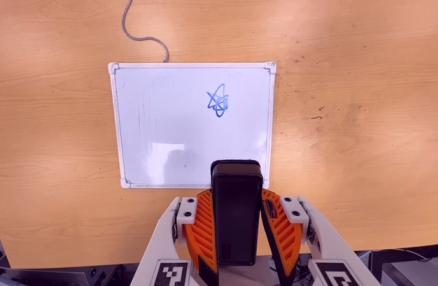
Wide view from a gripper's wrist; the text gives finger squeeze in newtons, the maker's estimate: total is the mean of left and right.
{"total": 6.1, "left": 4.8, "right": 7.4}